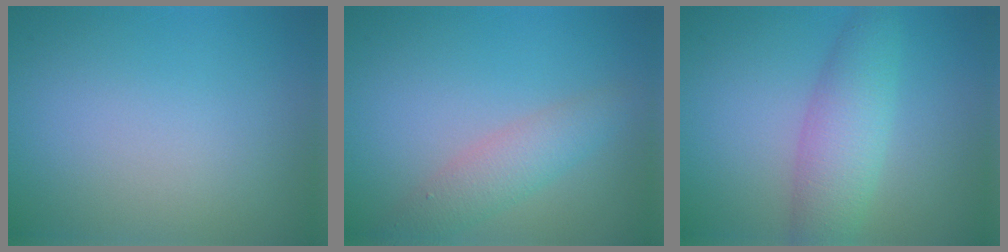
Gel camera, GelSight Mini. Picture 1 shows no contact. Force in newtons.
{"total": 3.0, "press": 3.0, "slide": 0.1}
{"total": 4.5, "press": 4.5, "slide": 0.0}